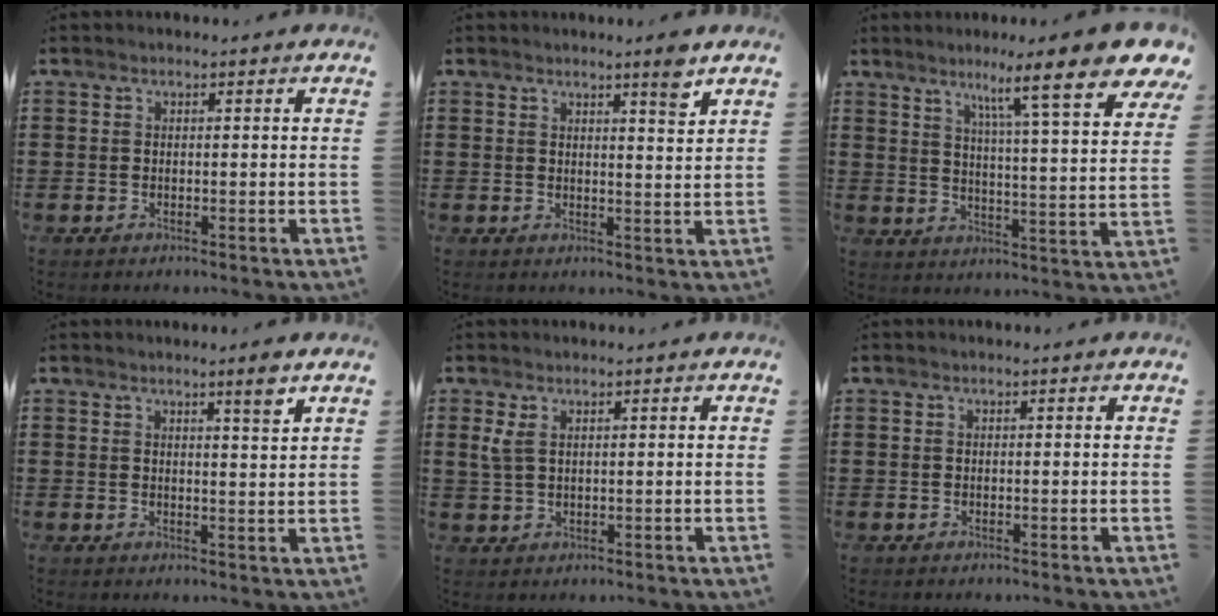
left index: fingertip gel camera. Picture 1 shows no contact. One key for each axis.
{"total": 3.9, "fx": 3.0, "fy": -0.2, "fz": 2.4, "tx": -0.039, "ty": -0.009, "tz": 0.047}
{"total": 11.5, "fx": 8.0, "fy": 0.3, "fz": 8.3, "tx": -0.143, "ty": -0.045, "tz": 0.117}
{"total": 3.4, "fx": 2.5, "fy": -0.2, "fz": 2.4, "tx": -0.036, "ty": -0.005, "tz": 0.038}
{"total": 2.3, "fx": 1.0, "fy": 1.1, "fz": 1.7, "tx": -0.047, "ty": 0.002, "tz": 0.016}
{"total": 0.0}